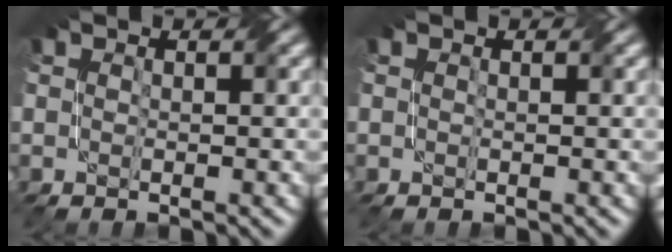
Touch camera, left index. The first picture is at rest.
{"total": 0.0}